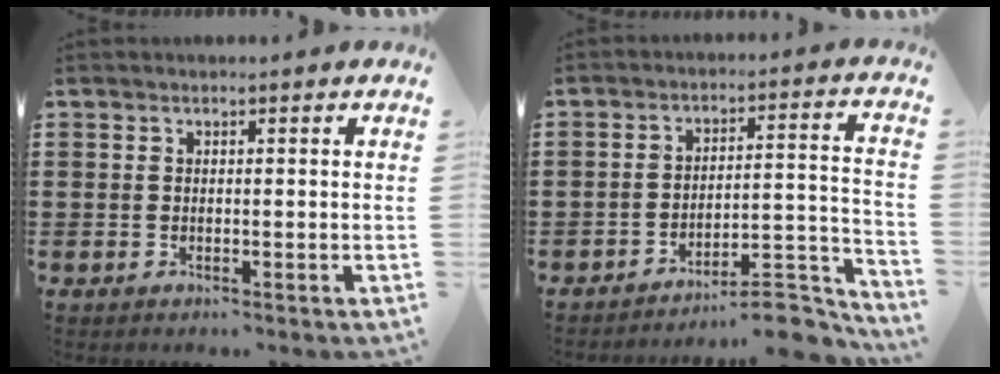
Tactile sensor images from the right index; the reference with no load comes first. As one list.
[{"total": 8.1, "force": [-7.3, 1.2, 3.4], "torque": [-0.043, 0.016, -0.135]}]